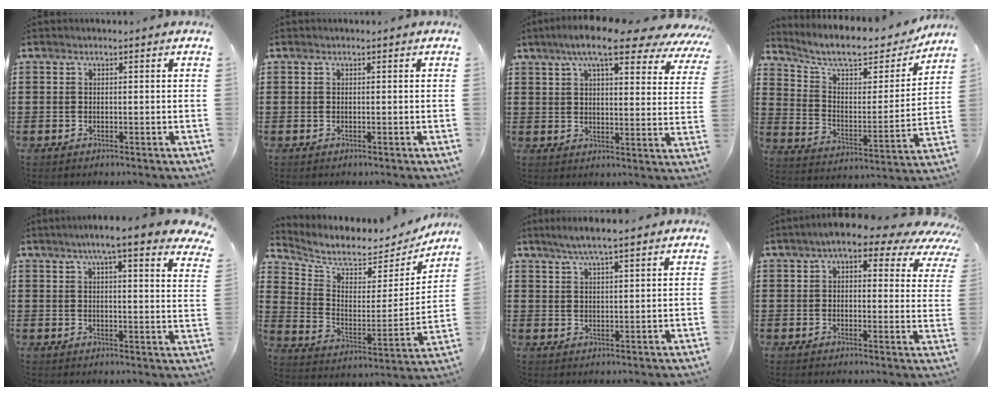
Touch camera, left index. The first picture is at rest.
{"total": 0.0}
{"total": 11.0, "force": [8.0, 2.2, 7.2], "torque": [-0.136, -0.021, 0.135]}
{"total": 9.0, "force": [7.9, 1.8, 4.1], "torque": [-0.106, -0.047, 0.132]}
{"total": 6.2, "force": [5.0, 0.0, 3.8], "torque": [-0.082, -0.015, 0.082]}
{"total": 5.8, "force": [5.5, 1.2, 1.4], "torque": [-0.061, -0.049, 0.092]}
{"total": 4.4, "force": [3.5, 0.2, 2.6], "torque": [-0.058, -0.003, 0.062]}
{"total": 7.3, "force": [5.3, 2.1, 4.6], "torque": [-0.083, -0.019, 0.086]}